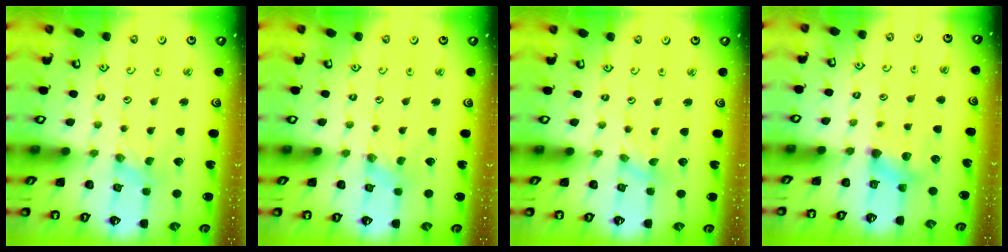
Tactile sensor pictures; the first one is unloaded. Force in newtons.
{"total": 0.0}
{"total": 0.0}
{"total": 5.6, "press": 5.6, "slide": 0.4}